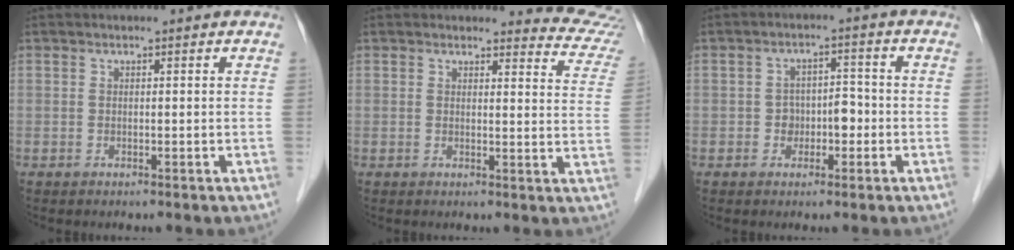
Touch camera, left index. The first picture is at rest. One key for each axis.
{"total": 8.5, "fx": 8.4, "fy": 1.2, "fz": -0.6, "tx": 0.035, "ty": -0.066, "tz": 0.055}
{"total": 3.9, "fx": -1.2, "fy": 2.6, "fz": 2.6, "tx": -0.039, "ty": 0.019, "tz": -0.018}